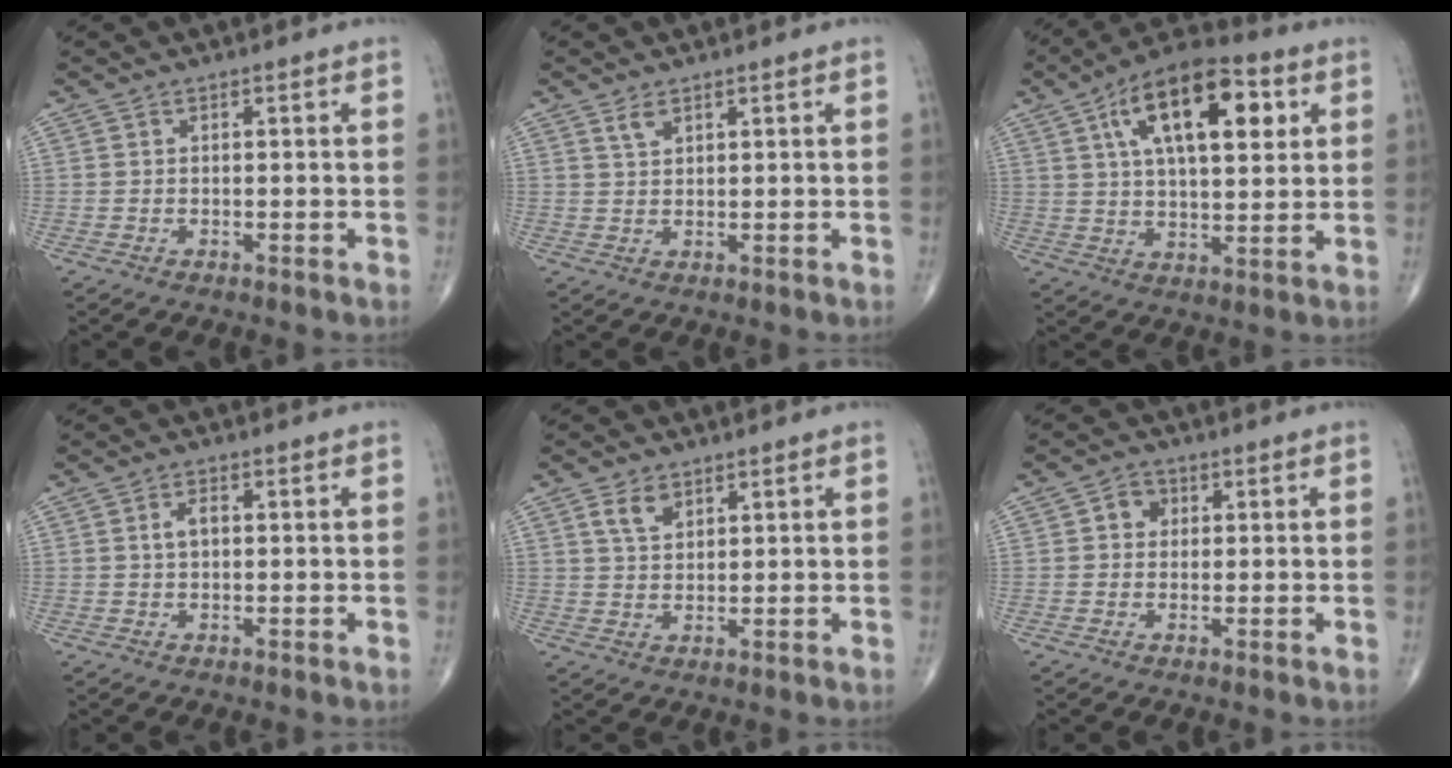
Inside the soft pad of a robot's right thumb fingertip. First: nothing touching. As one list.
[{"total": 2.3, "force": [1.5, 1.0, 1.3], "torque": [-0.024, -0.005, 0.035]}, {"total": 18.7, "force": [6.6, 8.4, 15.3], "torque": [-0.222, 0.000, 0.102]}, {"total": 2.6, "force": [0.3, 1.5, 2.1], "torque": [-0.039, 0.007, 0.005]}, {"total": 4.1, "force": [2.3, 2.5, 2.4], "torque": [-0.035, -0.011, 0.046]}, {"total": 3.1, "force": [0.6, 2.7, 1.4], "torque": [-0.004, 0.004, 0.005]}]